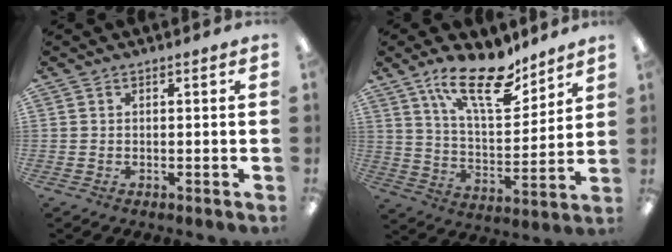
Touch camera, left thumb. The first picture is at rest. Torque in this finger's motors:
{"motor_torque": [0.33, 0.26, 1.46, -1.31, 0.28]}